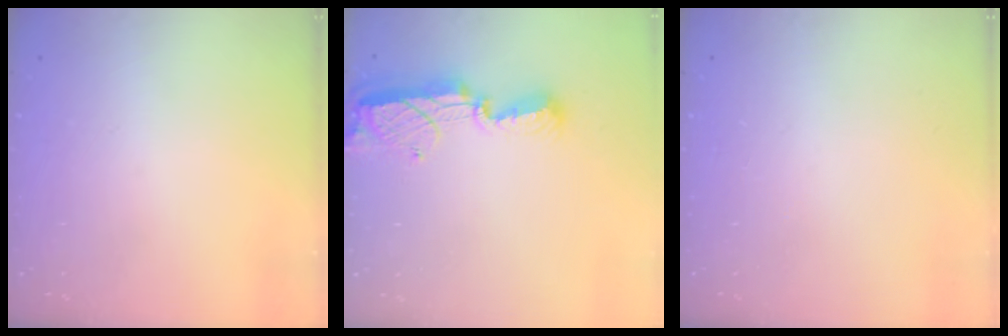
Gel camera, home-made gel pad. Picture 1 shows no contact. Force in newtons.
{"total": 9.9, "press": 9.7, "slide": 2.0}
{"total": 0.0}